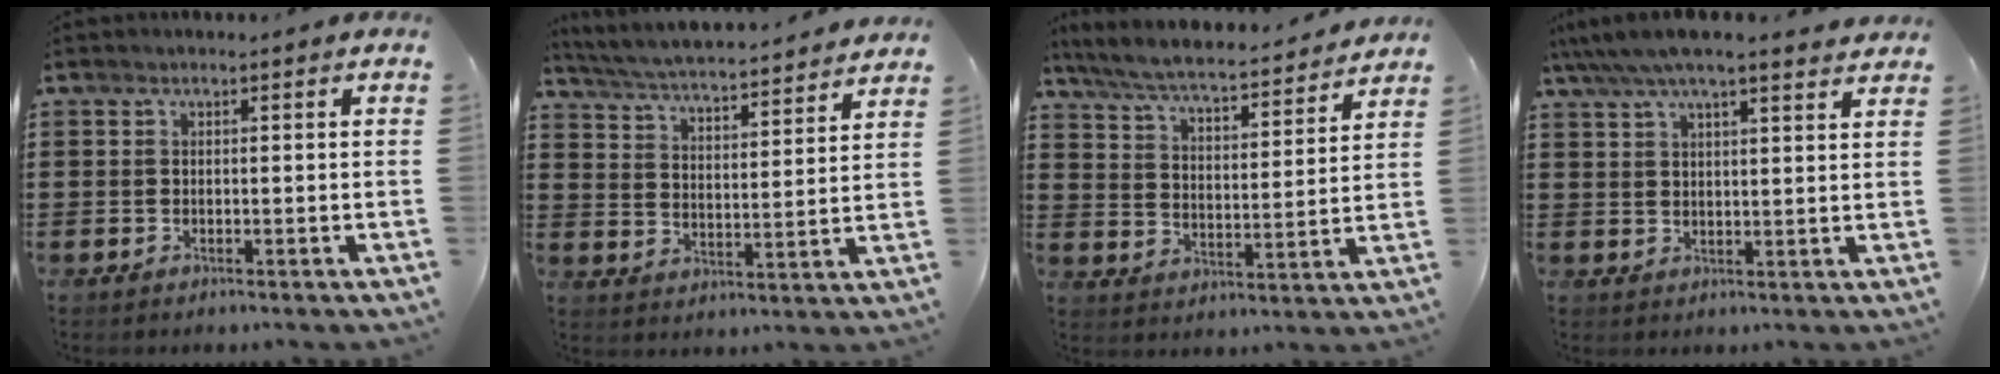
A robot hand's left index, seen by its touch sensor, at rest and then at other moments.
{"total": 4.5, "force": [4.4, -0.4, 1.0], "torque": [-0.042, -0.037, 0.069]}
{"total": 5.9, "force": [5.5, 0.2, 1.9], "torque": [-0.063, -0.040, 0.091]}
{"total": 5.0, "force": [4.3, 1.0, 2.4], "torque": [-0.059, -0.010, 0.076]}